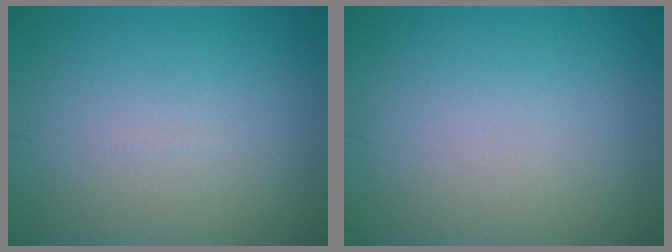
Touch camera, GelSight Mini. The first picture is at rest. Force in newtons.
{"total": 0.0}